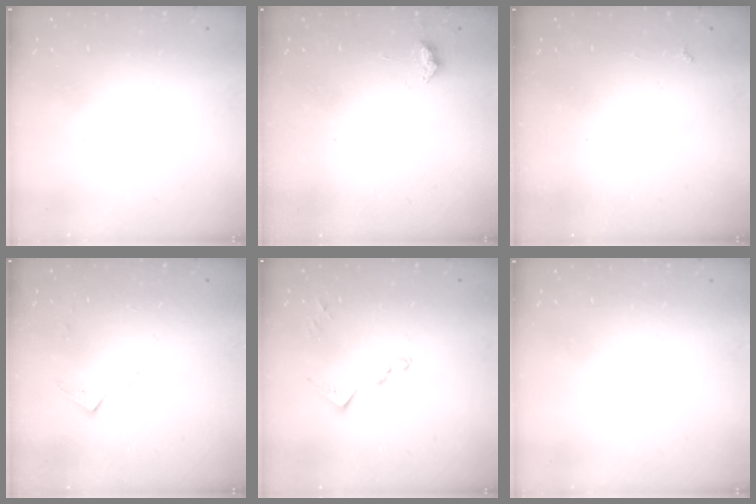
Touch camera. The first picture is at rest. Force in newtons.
{"total": 3.9, "press": 3.9, "slide": 0.5}
{"total": 2.9, "press": 2.9, "slide": 0.5}
{"total": 5.7, "press": 5.7, "slide": 0.7}
{"total": 9.6, "press": 9.6, "slide": 0.5}
{"total": 0.0}